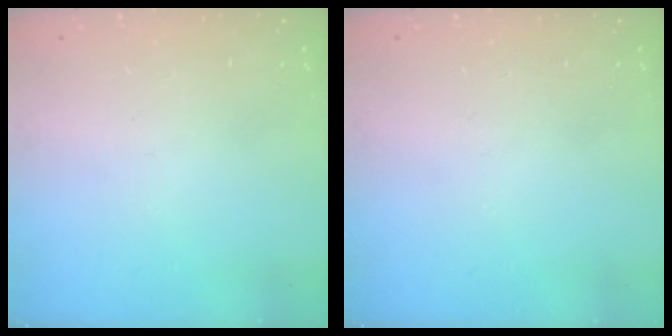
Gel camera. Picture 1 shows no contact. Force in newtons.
{"total": 0.0}